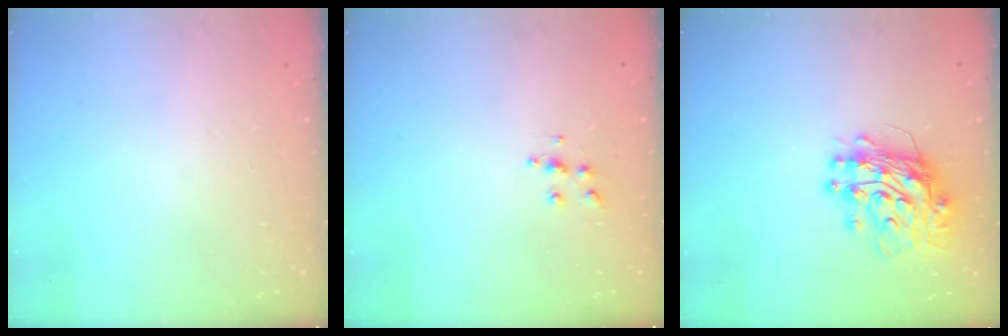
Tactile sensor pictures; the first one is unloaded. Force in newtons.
{"total": 5.7, "press": 5.7, "slide": 0.4}
{"total": 12.9, "press": 12.8, "slide": 1.3}